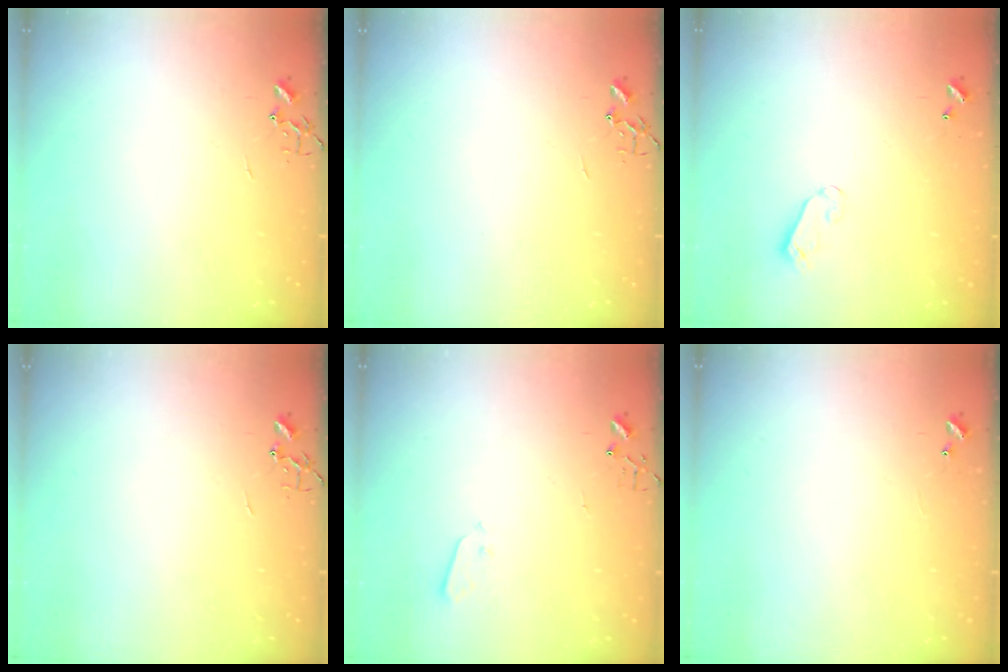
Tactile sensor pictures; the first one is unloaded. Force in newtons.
{"total": 0.0}
{"total": 4.1, "press": 4.0, "slide": 0.4}
{"total": 0.0}
{"total": 2.1, "press": 2.1, "slide": 0.3}
{"total": 5.0, "press": 5.0, "slide": 0.6}